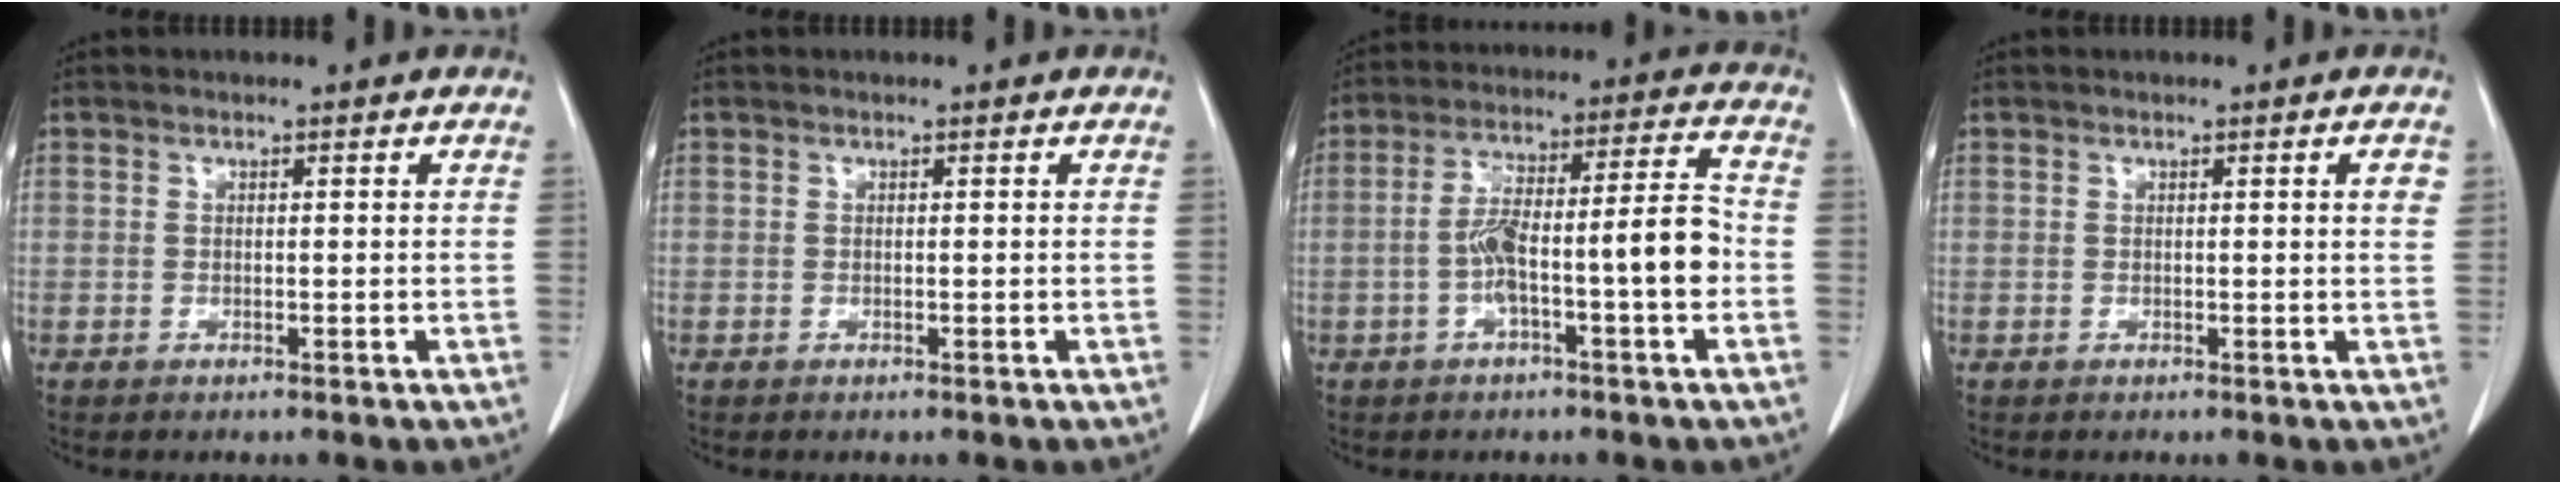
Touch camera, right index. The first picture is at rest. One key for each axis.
{"total": 0.0}
{"total": 11.1, "fx": -2.7, "fy": 1.0, "fz": 10.7, "tx": -0.185, "ty": 0.030, "tz": -0.046}
{"total": 1.5, "fx": 0.5, "fy": 0.1, "fz": 1.4, "tx": -0.017, "ty": 0.002, "tz": 0.005}